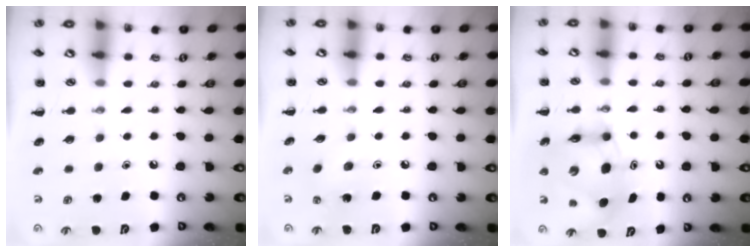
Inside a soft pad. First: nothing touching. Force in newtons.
{"total": 2.8, "press": 2.7, "slide": 0.8}
{"total": 8.7, "press": 8.6, "slide": 1.3}